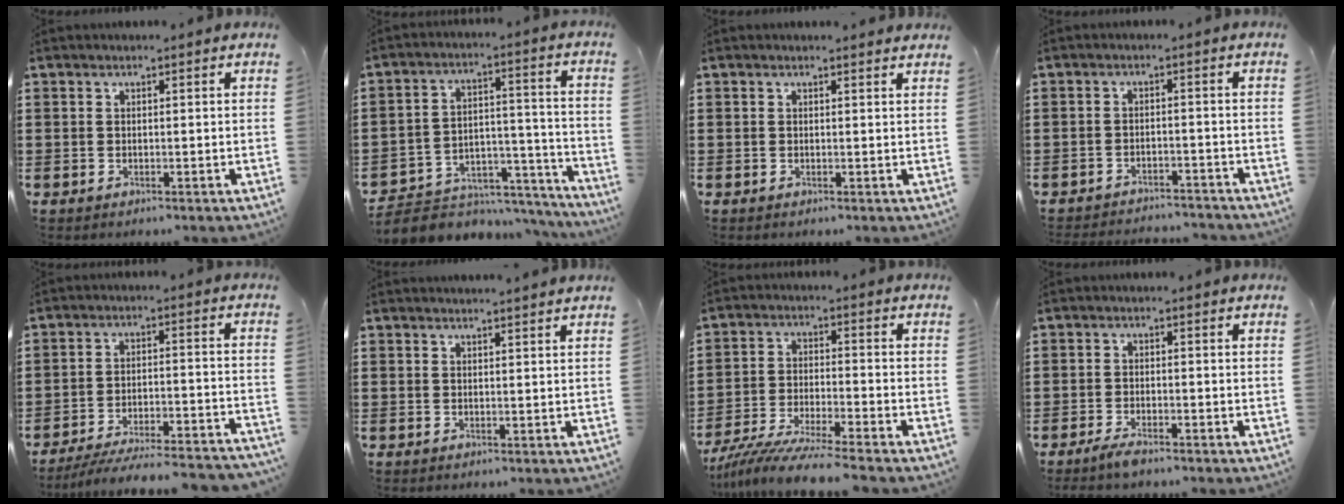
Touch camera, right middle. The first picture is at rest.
{"total": 5.1, "force": [-4.5, 2.3, 0.7], "torque": [-0.013, 0.014, -0.087]}
{"total": 0.5, "force": [0.5, 0.1, 0.2], "torque": [0.002, -0.003, 0.007]}
{"total": 2.8, "force": [-2.8, 0.1, -0.1], "torque": [-0.006, -0.002, -0.058]}
{"total": 6.5, "force": [-6.1, 0.0, 2.2], "torque": [-0.038, -0.007, -0.116]}
{"total": 1.3, "force": [1.3, -0.2, 0.2], "torque": [-0.005, -0.001, 0.025]}
{"total": 7.4, "force": [-6.9, -0.4, 2.7], "torque": [-0.061, -0.014, -0.135]}
{"total": 2.1, "force": [-1.6, 0.3, 1.2], "torque": [-0.029, 0.000, -0.033]}